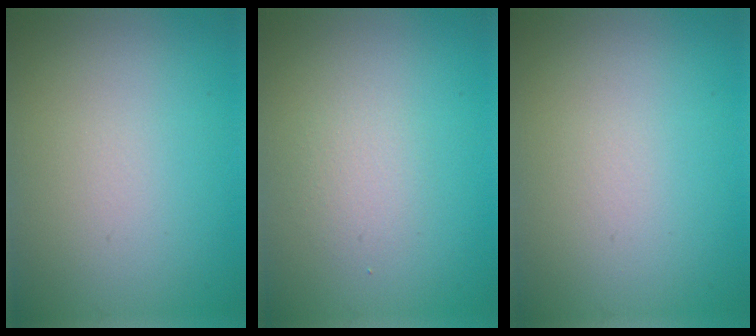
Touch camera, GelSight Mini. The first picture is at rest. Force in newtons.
{"total": 1.3, "press": 1.3, "slide": 0.1}
{"total": 0.0}